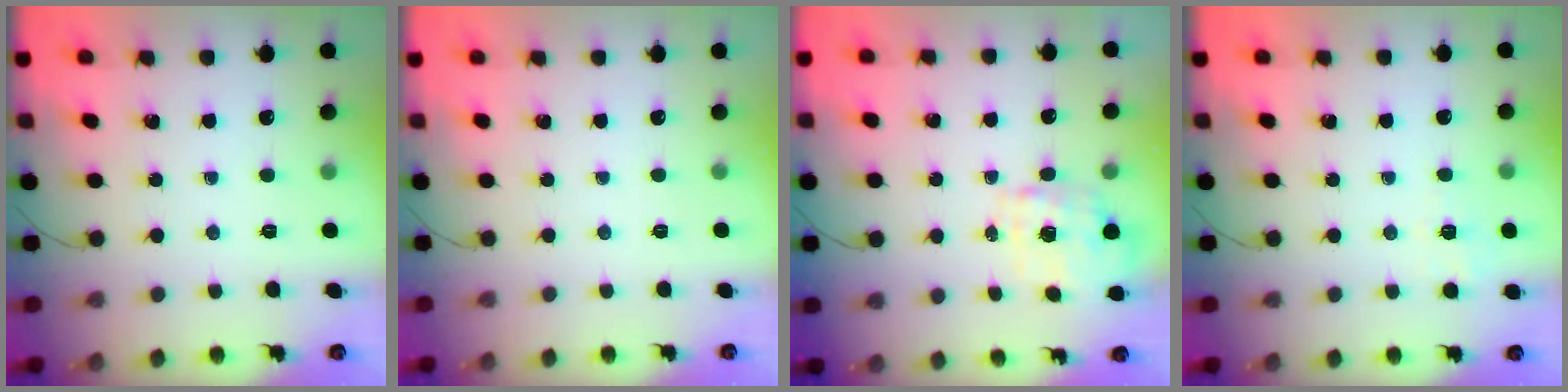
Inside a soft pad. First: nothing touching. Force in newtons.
{"total": 2.4, "press": 2.4, "slide": 0.5}
{"total": 1.7, "press": 1.6, "slide": 0.5}
{"total": 2.4, "press": 1.8, "slide": 1.6}